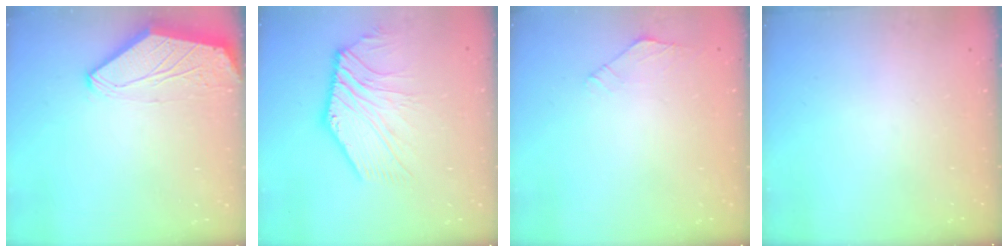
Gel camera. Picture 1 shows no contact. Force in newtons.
{"total": 6.8, "press": 6.6, "slide": 1.2}
{"total": 2.1, "press": 2.1, "slide": 0.5}
{"total": 0.0}